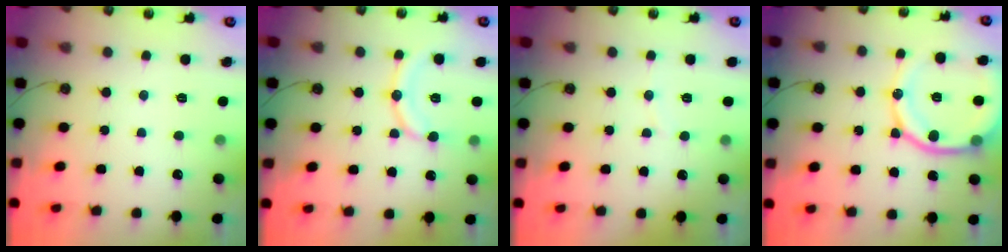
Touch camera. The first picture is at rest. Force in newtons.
{"total": 12.1, "press": 12.0, "slide": 1.6}
{"total": 2.2, "press": 2.0, "slide": 0.9}
{"total": 16.1, "press": 16.0, "slide": 1.7}